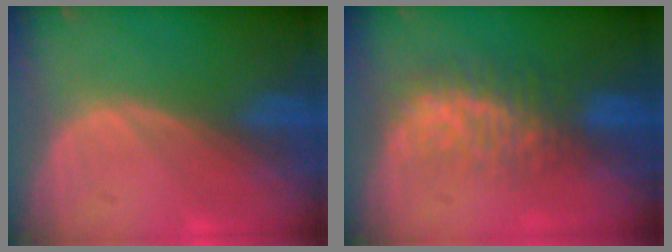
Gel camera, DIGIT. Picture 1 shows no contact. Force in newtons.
{"total": 7.8, "press": 6.9, "slide": 3.5}